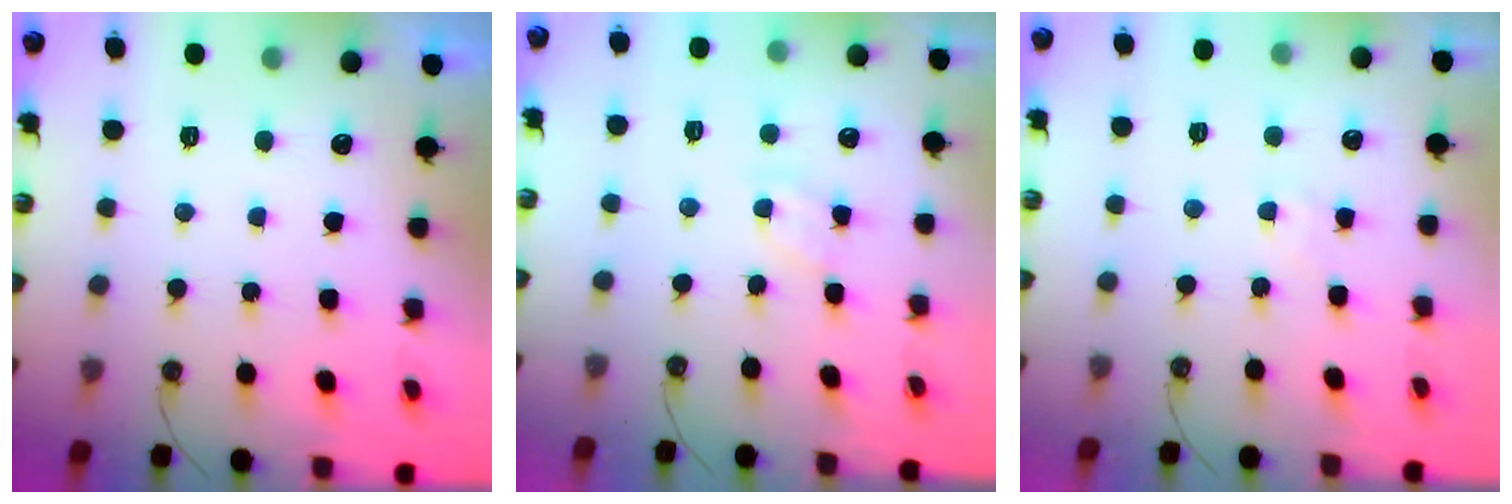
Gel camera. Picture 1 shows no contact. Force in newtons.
{"total": 2.0, "press": 2.0, "slide": 0.3}
{"total": 2.4, "press": 2.4, "slide": 0.2}